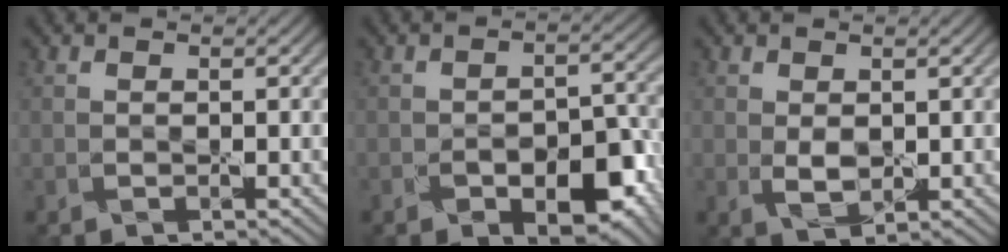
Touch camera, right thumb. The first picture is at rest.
{"total": 8.6, "force": [-3.9, 4.6, 6.2], "torque": [-0.087, -0.014, -0.052]}
{"total": 2.4, "force": [0.3, 1.5, 1.8], "torque": [-0.039, -0.007, 0.011]}